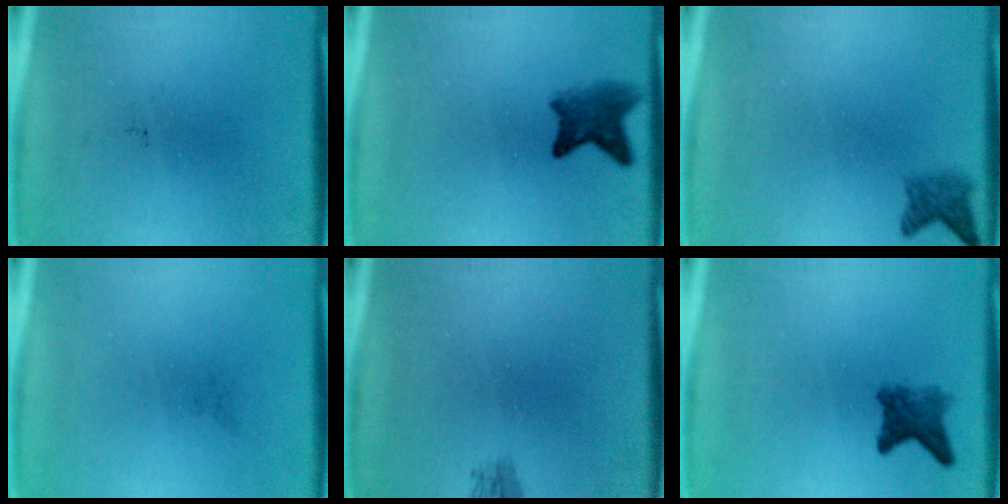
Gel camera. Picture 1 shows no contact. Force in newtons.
{"total": 4.2}
{"total": 2.1}
{"total": 0.0}
{"total": 1.1}
{"total": 3.2}